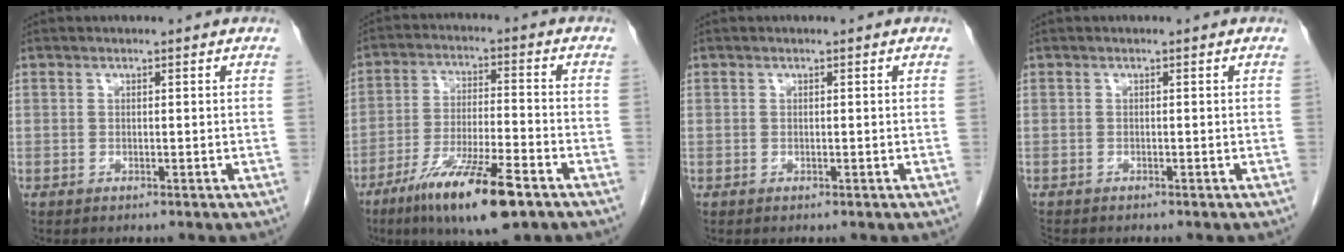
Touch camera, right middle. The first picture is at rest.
{"total": 13.6, "force": [-8.3, 1.8, 10.7], "torque": [-0.196, -0.027, -0.141]}
{"total": 0.0}
{"total": 1.5, "force": [-1.4, 0.4, 0.4], "torque": [-0.014, -0.006, -0.024]}